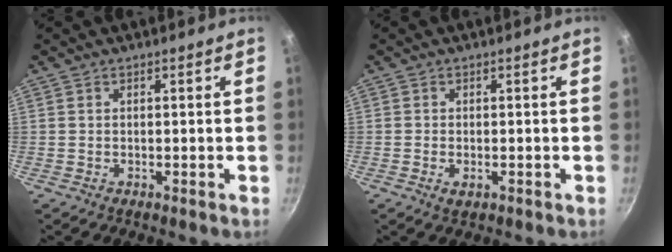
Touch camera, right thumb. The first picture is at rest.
{"total": 2.0, "force": [-0.7, 1.1, 1.6], "torque": [-0.027, -0.003, -0.011]}